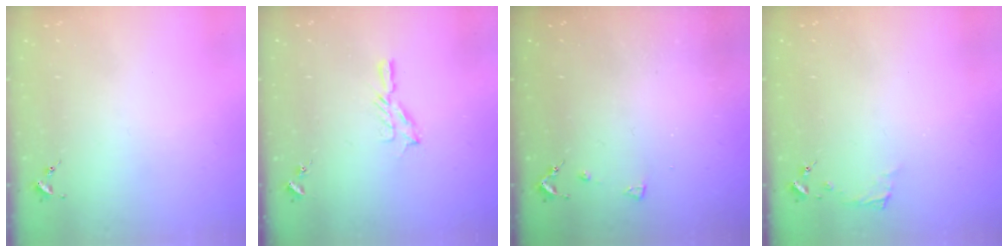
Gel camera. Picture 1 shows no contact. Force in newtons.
{"total": 5.6, "press": 5.6, "slide": 0.6}
{"total": 3.3, "press": 3.3, "slide": 0.6}
{"total": 3.8, "press": 3.7, "slide": 0.4}